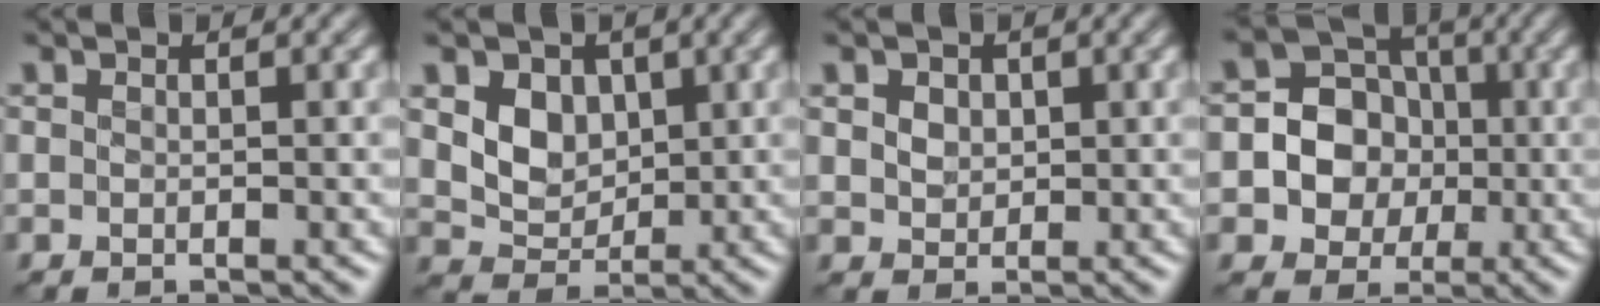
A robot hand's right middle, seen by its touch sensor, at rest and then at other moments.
{"total": 4.5, "force": [1.4, 3.6, 2.3], "torque": [-0.062, -0.012, 0.031]}
{"total": 3.2, "force": [1.6, 2.3, 1.6], "torque": [-0.043, 0.012, 0.024]}
{"total": 6.7, "force": [-0.7, 6.1, 2.7], "torque": [-0.029, 0.017, -0.031]}